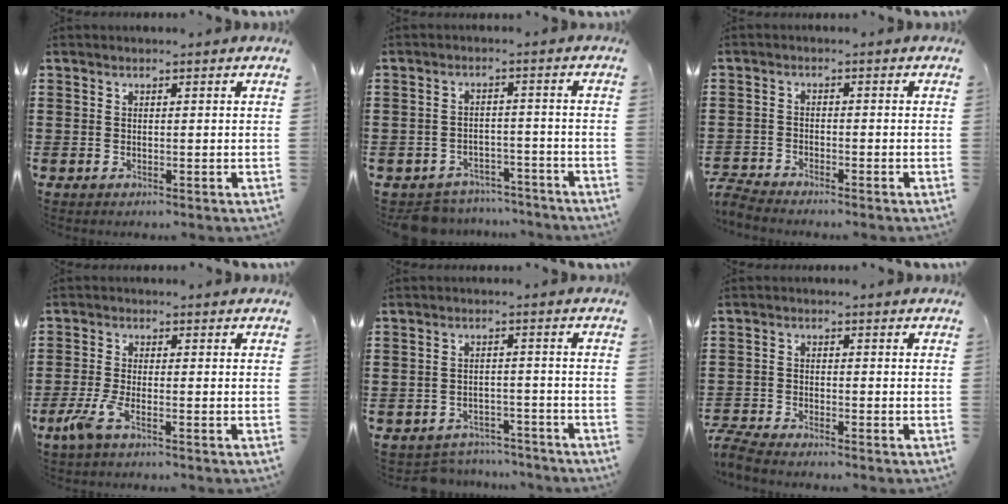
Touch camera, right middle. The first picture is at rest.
{"total": 4.4, "force": [-4.2, 1.0, 0.0], "torque": [-0.005, 0.009, -0.089]}
{"total": 2.7, "force": [-2.7, 0.0, 0.3], "torque": [-0.022, -0.004, -0.062]}
{"total": 4.1, "force": [-2.1, 0.7, 3.5], "torque": [-0.087, -0.013, -0.043]}
{"total": 3.4, "force": [-3.3, 0.7, -0.2], "torque": [-0.004, 0.002, -0.071]}
{"total": 2.9, "force": [-2.8, 0.1, 0.7], "torque": [-0.035, -0.006, -0.065]}